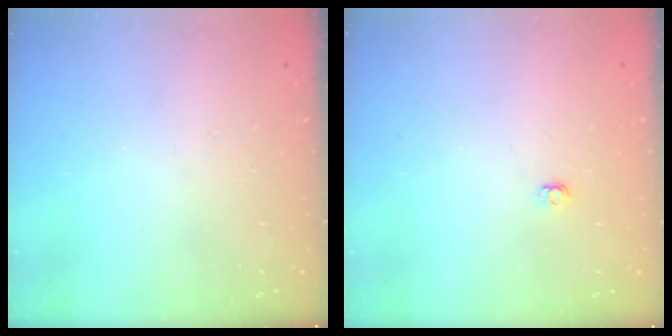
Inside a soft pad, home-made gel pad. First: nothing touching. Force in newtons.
{"total": 2.9, "press": 2.9, "slide": 0.3}